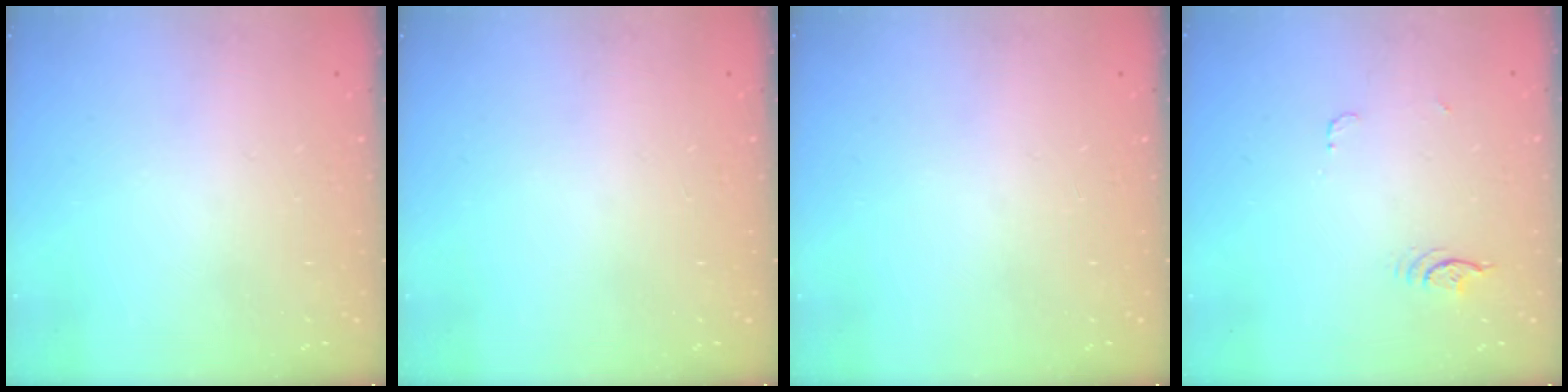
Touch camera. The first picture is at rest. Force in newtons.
{"total": 0.0}
{"total": 0.0}
{"total": 3.9, "press": 3.6, "slide": 1.7}